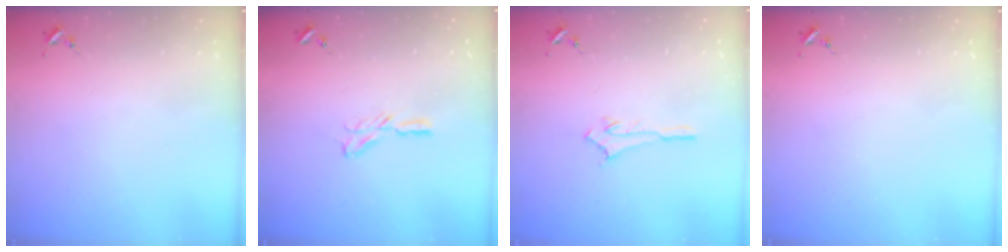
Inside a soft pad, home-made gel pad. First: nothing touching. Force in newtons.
{"total": 6.4, "press": 6.4, "slide": 0.5}
{"total": 2.8, "press": 2.8, "slide": 0.2}
{"total": 0.0}